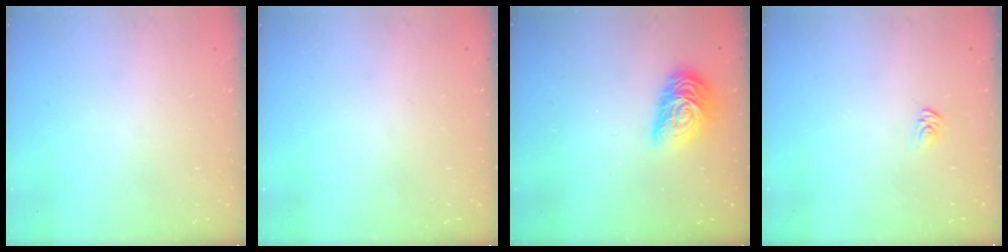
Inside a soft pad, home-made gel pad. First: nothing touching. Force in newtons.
{"total": 0.0}
{"total": 13.1, "press": 13.1, "slide": 0.5}
{"total": 2.5, "press": 2.5, "slide": 0.1}